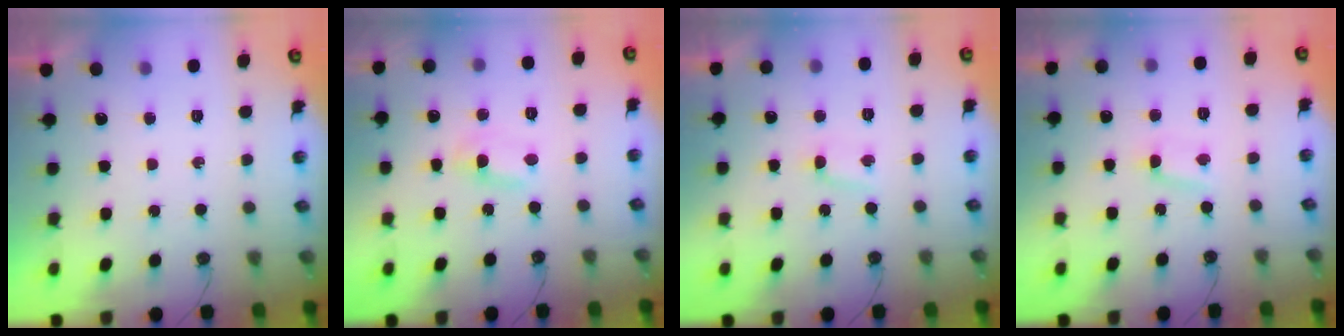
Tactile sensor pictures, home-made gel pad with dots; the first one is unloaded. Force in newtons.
{"total": 1.7, "press": 1.7, "slide": 0.1}
{"total": 1.6, "press": 1.5, "slide": 0.2}
{"total": 1.6, "press": 1.5, "slide": 0.2}